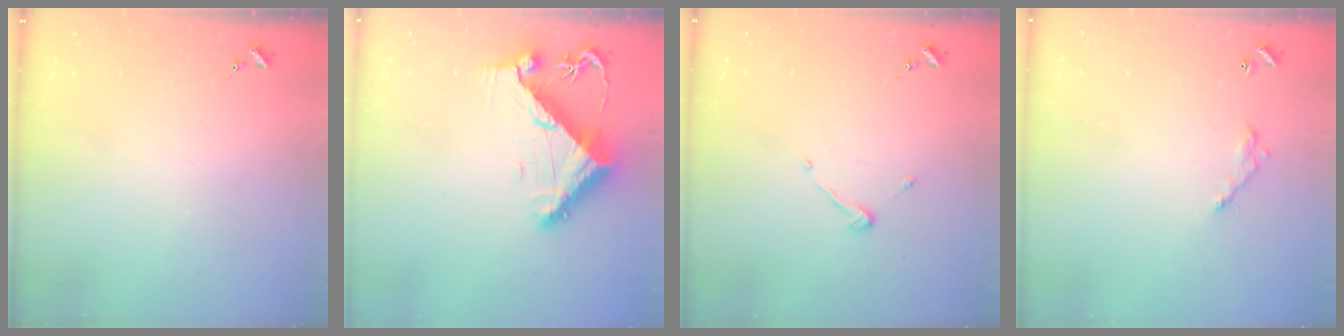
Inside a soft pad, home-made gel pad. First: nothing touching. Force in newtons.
{"total": 10.3, "press": 10.2, "slide": 1.5}
{"total": 3.6, "press": 3.6, "slide": 0.2}
{"total": 5.2, "press": 5.2, "slide": 0.2}